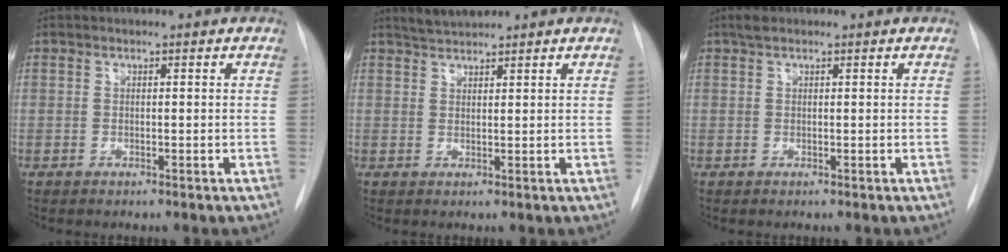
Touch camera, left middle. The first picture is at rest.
{"total": 2.4, "force": [2.4, 0.2, 0.4], "torque": [-0.010, 0.007, 0.045]}
{"total": 1.3, "force": [0.9, 0.6, 0.7], "torque": [-0.014, 0.015, 0.017]}